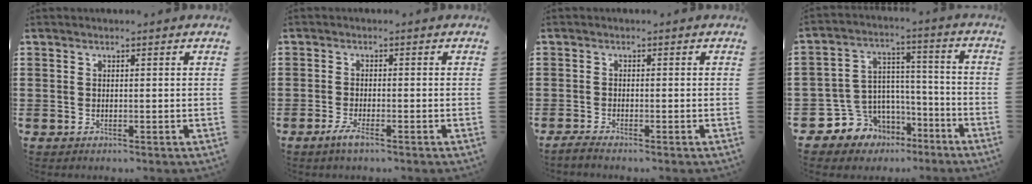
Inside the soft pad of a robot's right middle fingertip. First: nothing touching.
{"total": 2.2, "force": [-1.3, 0.4, 1.7], "torque": [-0.036, -0.007, -0.026]}
{"total": 1.0, "force": [-0.8, -0.1, 0.4], "torque": [-0.009, -0.004, -0.016]}
{"total": 6.7, "force": [-3.9, 5.4, -0.3], "torque": [-0.029, 0.002, -0.073]}